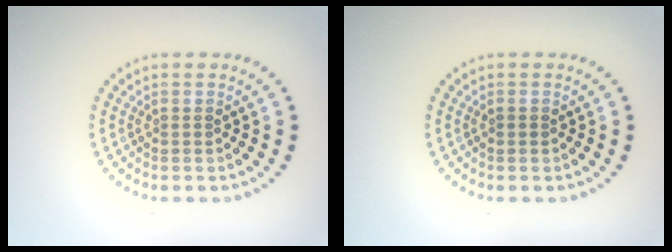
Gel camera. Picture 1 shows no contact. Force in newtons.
{"total": 0.6, "press": 0.6, "slide": 0.1}